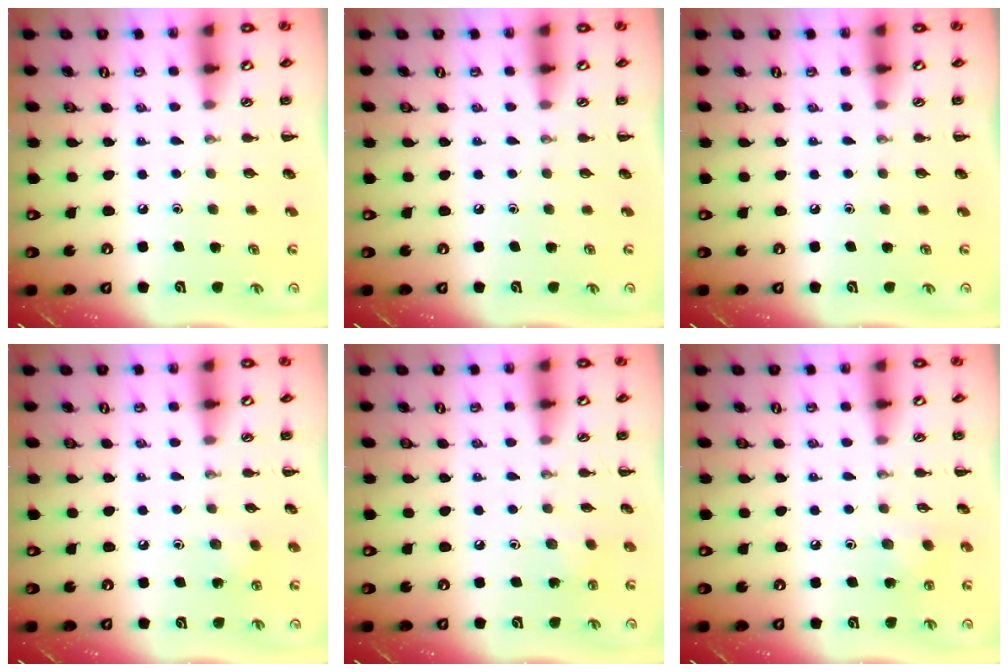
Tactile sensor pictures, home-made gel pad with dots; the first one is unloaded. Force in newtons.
{"total": 0.0}
{"total": 0.0}
{"total": 4.4, "press": 4.2, "slide": 1.3}
{"total": 5.3, "press": 5.1, "slide": 1.4}
{"total": 4.0, "press": 3.8, "slide": 1.0}